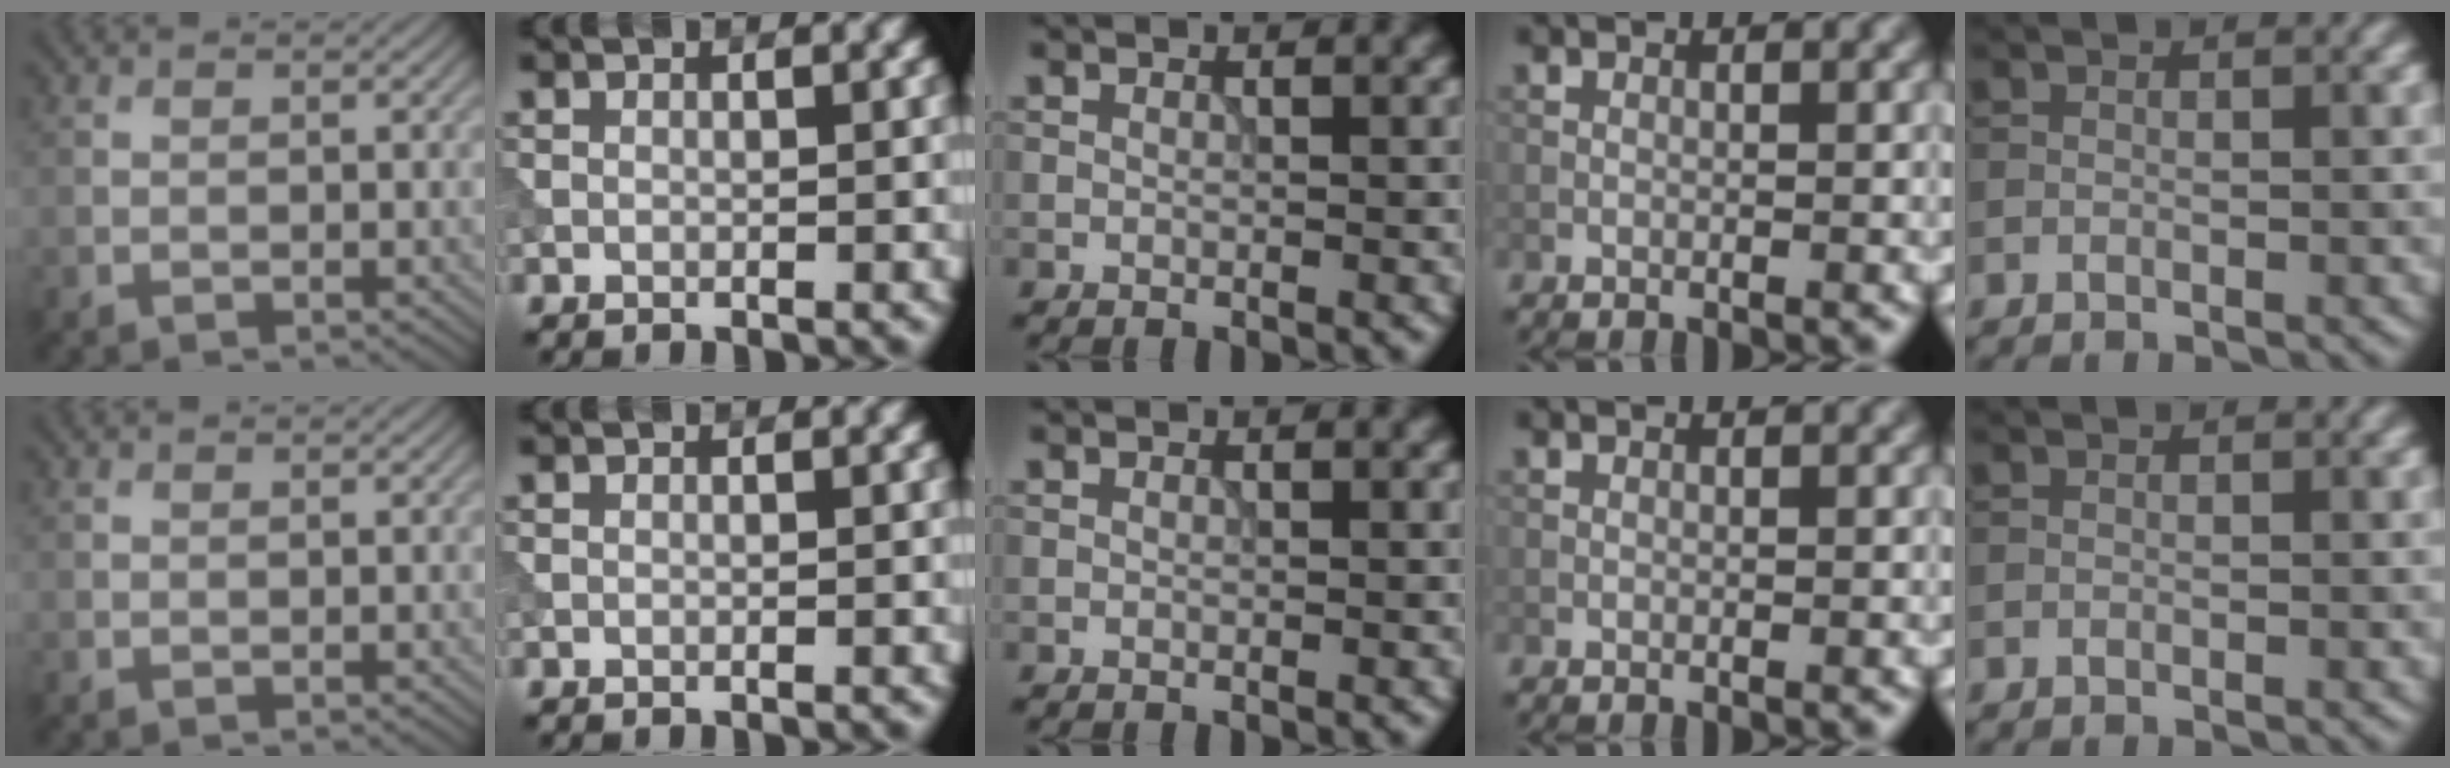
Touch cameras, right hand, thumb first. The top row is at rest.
{}